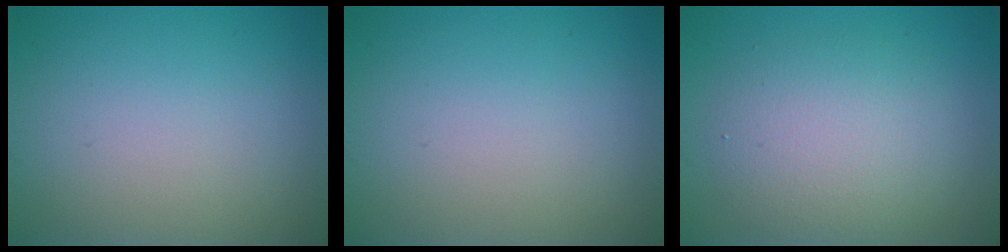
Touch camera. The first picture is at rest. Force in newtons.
{"total": 0.0}
{"total": 4.7, "press": 4.7, "slide": 0.3}